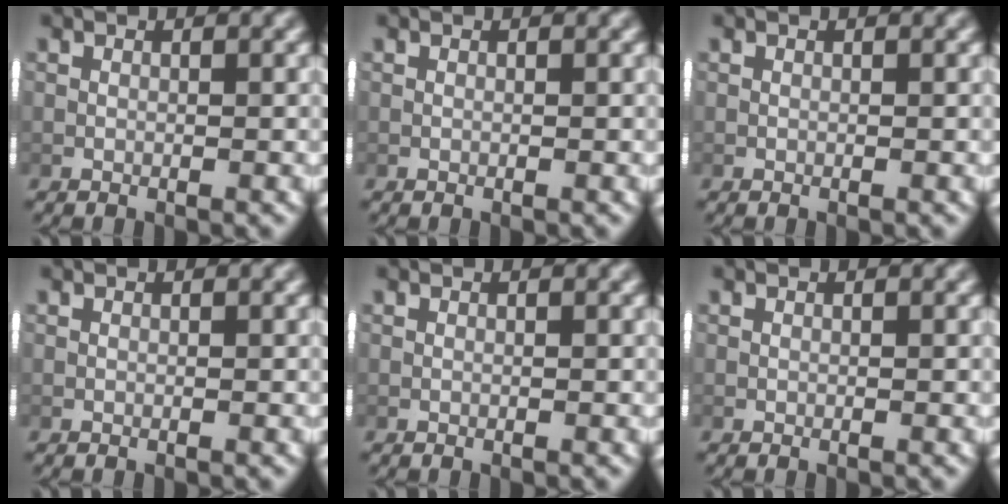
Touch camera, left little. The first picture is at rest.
{"total": 0.0}
{"total": 0.0}
{"total": 0.0}
{"total": 0.0}
{"total": 0.0}